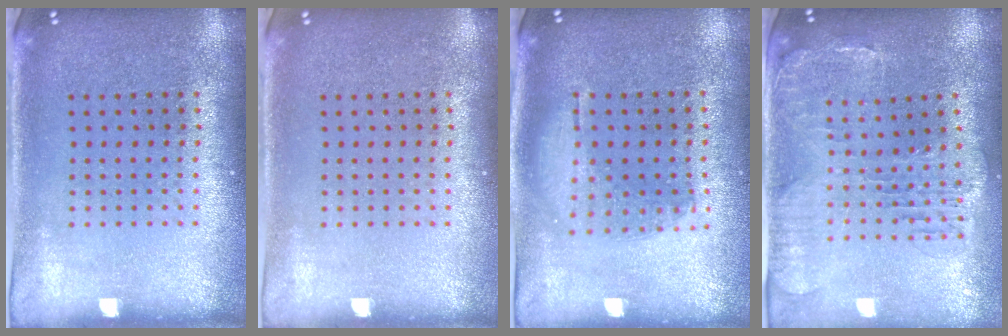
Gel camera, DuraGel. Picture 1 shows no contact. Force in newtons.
{"total": 0.0}
{"total": 1.2, "press": 1.1, "slide": 0.4}
{"total": 1.4, "press": 1.4, "slide": 0.5}